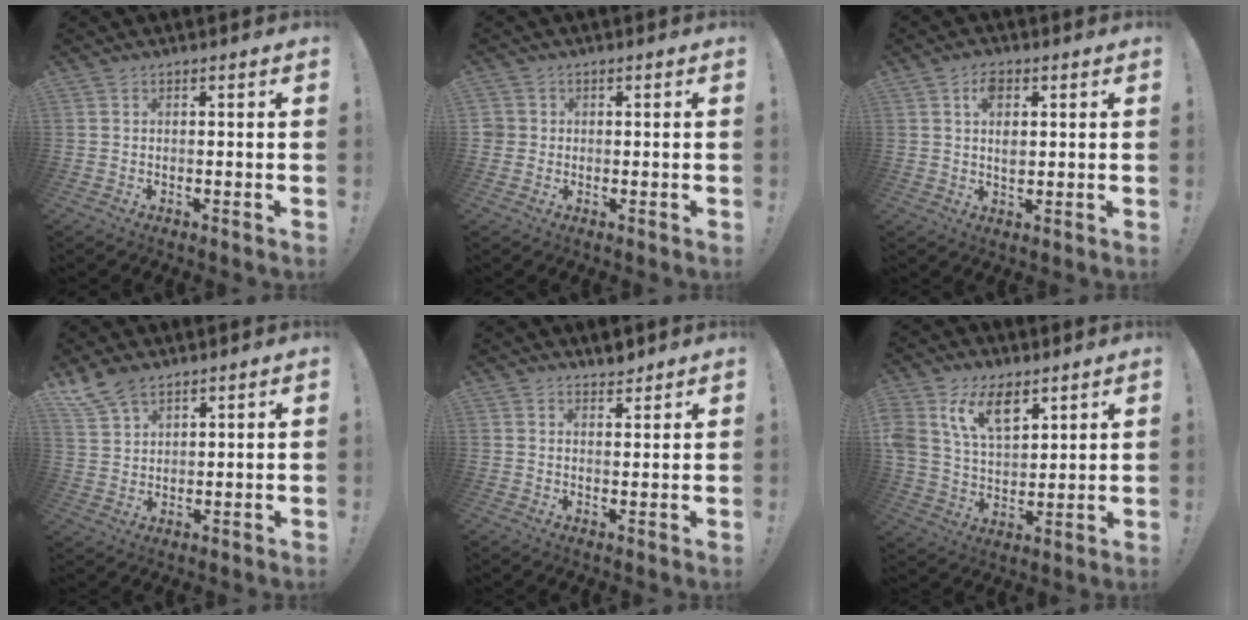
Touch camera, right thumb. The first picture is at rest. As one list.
[{"total": 2.0, "force": [0.1, 2.0, 0.4], "torque": [-0.006, 0.004, 0.002]}, {"total": 5.2, "force": [1.7, 2.9, 3.9], "torque": [-0.058, 0.000, 0.027]}, {"total": 8.1, "force": [6.4, 3.9, 3.2], "torque": [-0.067, -0.032, 0.127]}, {"total": 3.1, "force": [2.8, 1.1, 0.6], "torque": [0.011, -0.023, 0.049]}, {"total": 14.2, "force": [8.2, 8.1, 8.2], "torque": [-0.171, -0.038, 0.153]}]